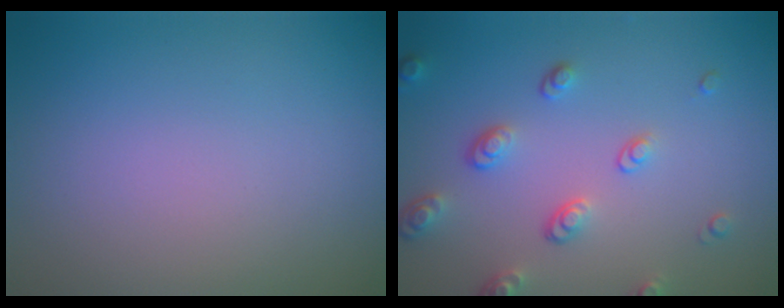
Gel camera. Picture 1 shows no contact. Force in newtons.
{"total": 3.3, "press": 2.7, "slide": 2.0}